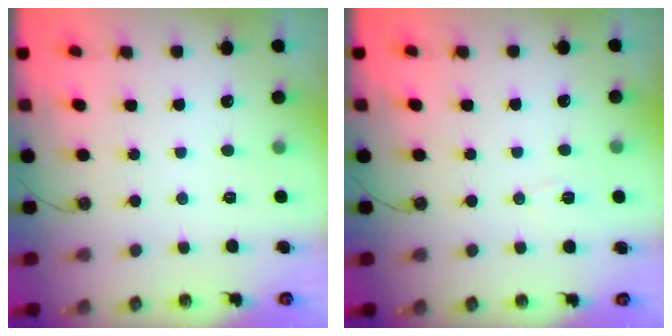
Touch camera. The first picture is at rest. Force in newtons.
{"total": 3.1, "press": 2.0, "slide": 2.4}